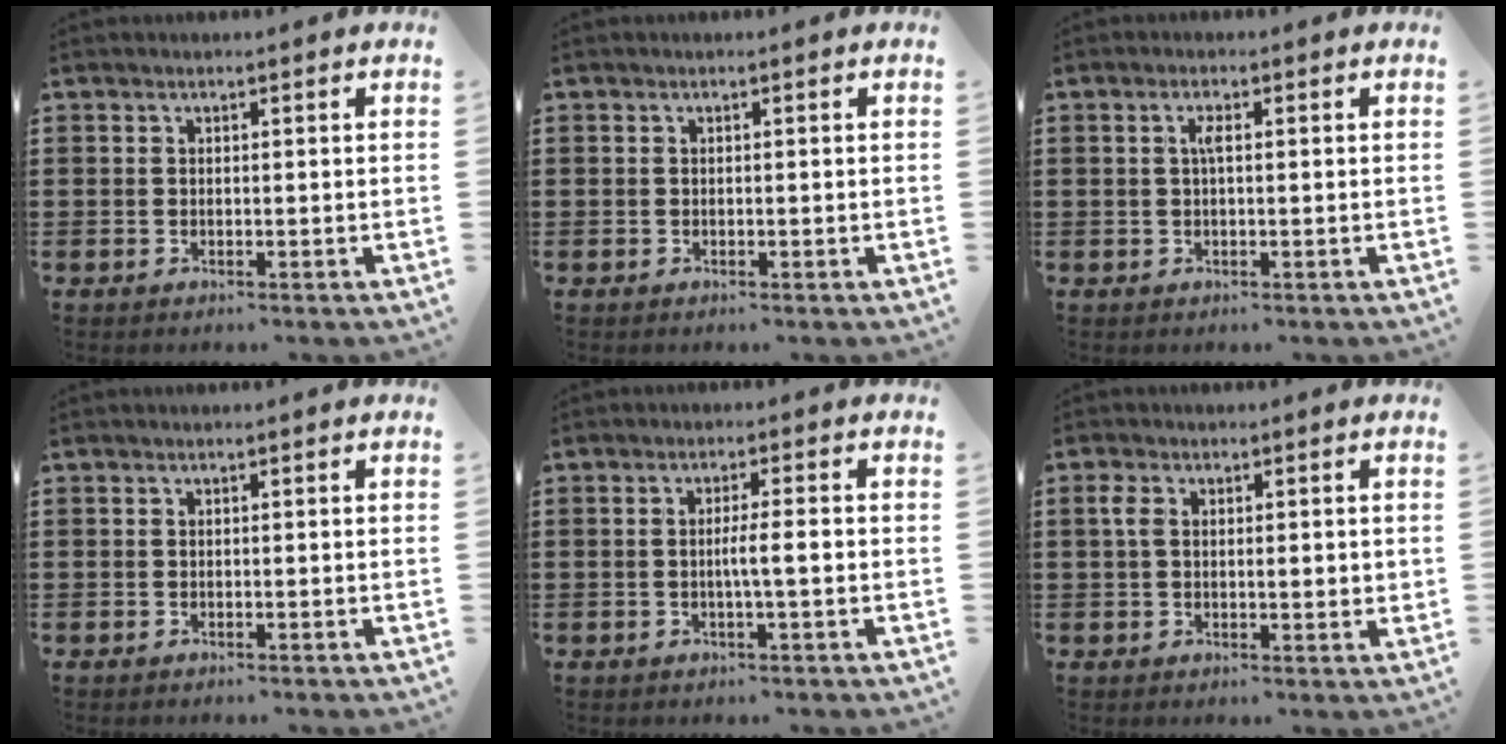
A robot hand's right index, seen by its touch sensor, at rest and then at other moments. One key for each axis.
{"total": 0.0}
{"total": 1.9, "fx": 0.2, "fy": 0.4, "fz": 1.8, "tx": -0.035, "ty": 0.003, "tz": 0.002}
{"total": 0.0}
{"total": 3.4, "fx": -0.5, "fy": 0.1, "fz": 3.3, "tx": -0.058, "ty": -0.004, "tz": -0.011}
{"total": 3.2, "fx": 0.5, "fy": 1.5, "fz": 2.8, "tx": -0.057, "ty": 0.008, "tz": 0.007}